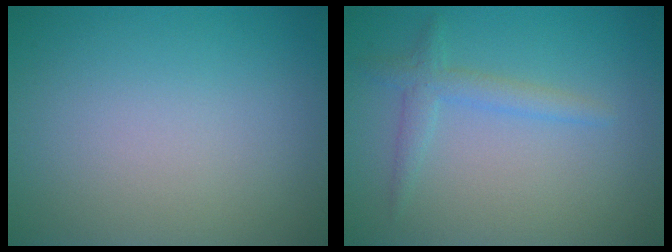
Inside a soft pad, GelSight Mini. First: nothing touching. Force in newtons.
{"total": 2.0, "press": 2.0, "slide": 0.1}